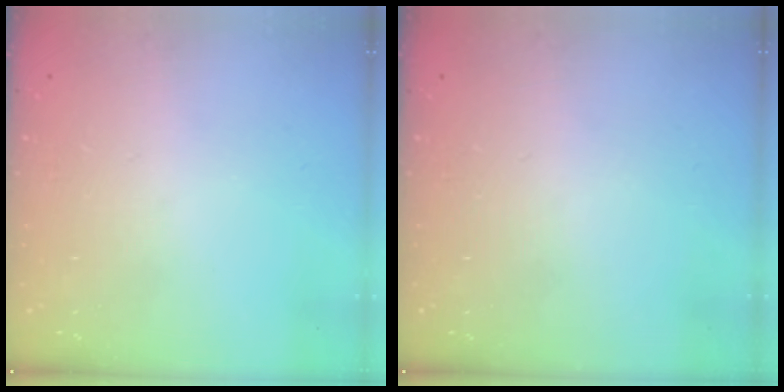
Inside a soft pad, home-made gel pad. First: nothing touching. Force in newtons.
{"total": 0.0}